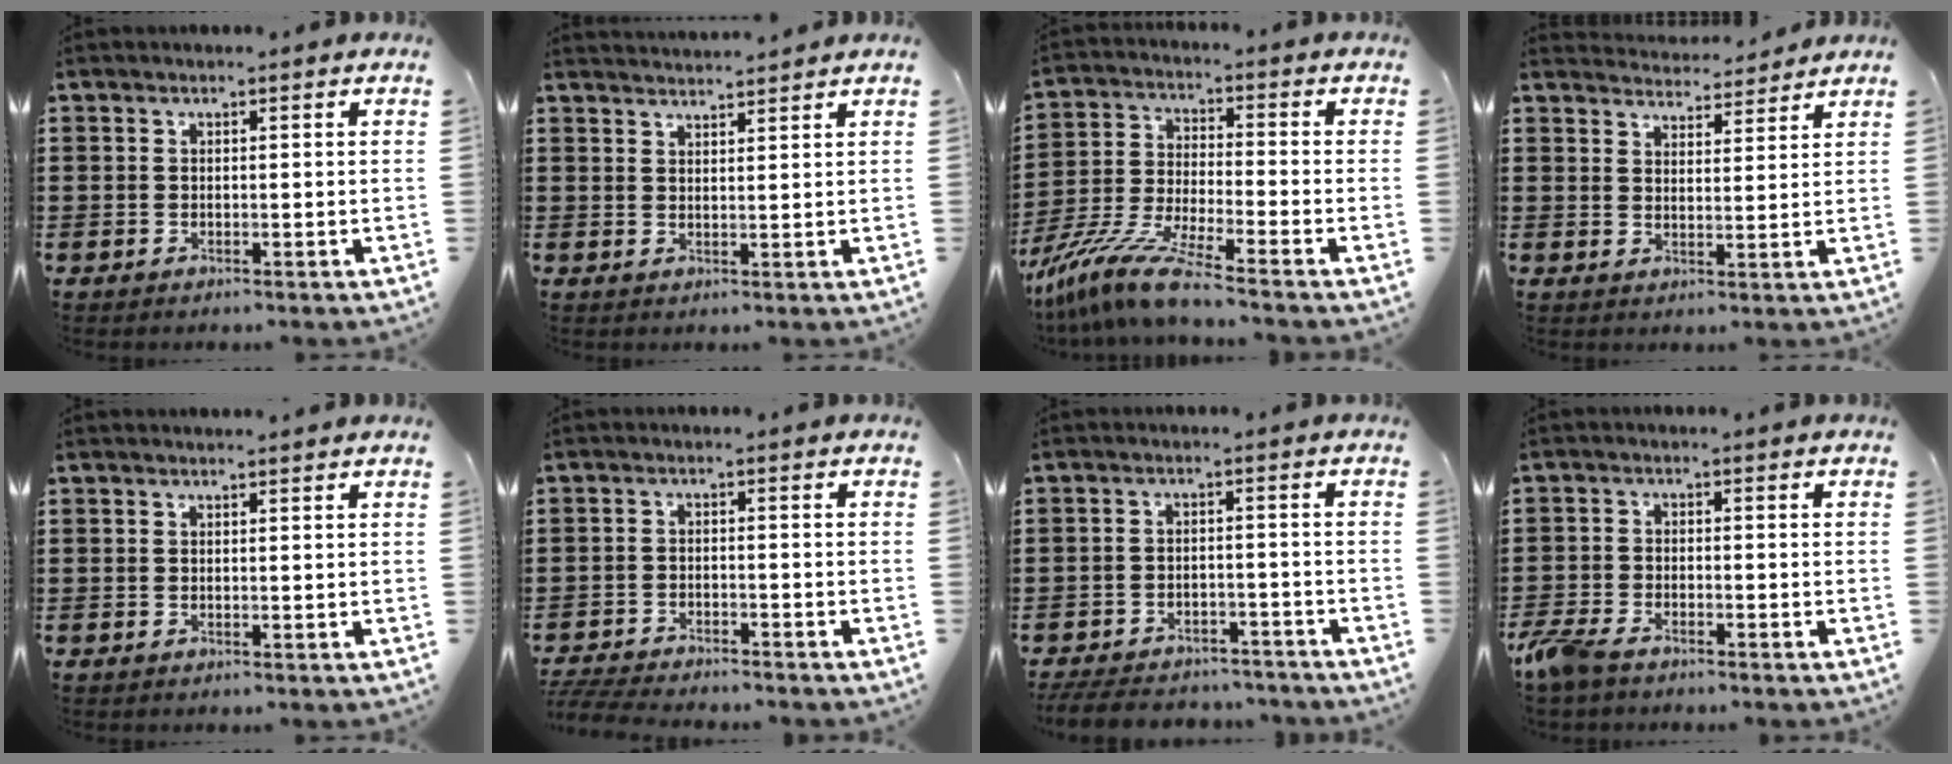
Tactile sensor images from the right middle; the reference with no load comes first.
{"total": 2.3, "force": [2.3, -0.1, 0.0], "torque": [-0.007, 0.000, 0.043]}
{"total": 9.8, "force": [-8.4, 0.1, 5.1], "torque": [-0.121, -0.009, -0.171]}
{"total": 3.7, "force": [3.6, 0.4, -0.4], "torque": [0.004, -0.023, 0.064]}
{"total": 0.6, "force": [0.6, 0.0, 0.1], "torque": [0.004, -0.004, 0.009]}
{"total": 4.1, "force": [-4.1, 0.1, 0.6], "torque": [-0.031, -0.004, -0.086]}
{"total": 4.7, "force": [-4.6, 0.6, 0.5], "torque": [-0.020, 0.007, -0.094]}
{"total": 3.9, "force": [-3.3, 1.1, 1.9], "torque": [-0.067, -0.010, -0.074]}